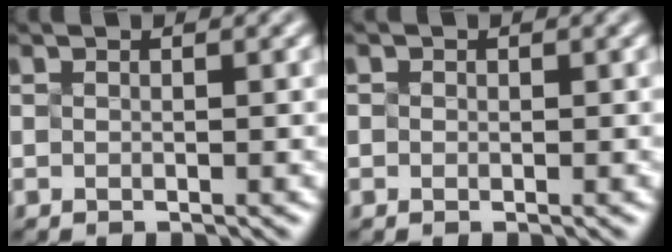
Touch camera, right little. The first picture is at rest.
{"total": 2.2, "force": [-0.8, -1.2, -1.6], "torque": [0.002, -0.012, 0.015]}